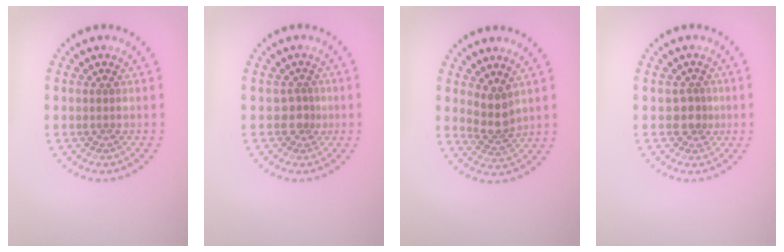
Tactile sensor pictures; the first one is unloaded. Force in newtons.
{"total": 1.2, "press": 0.8, "slide": 0.9}
{"total": 2.3, "press": 1.8, "slide": 1.4}
{"total": 1.4, "press": 1.0, "slide": 1.0}